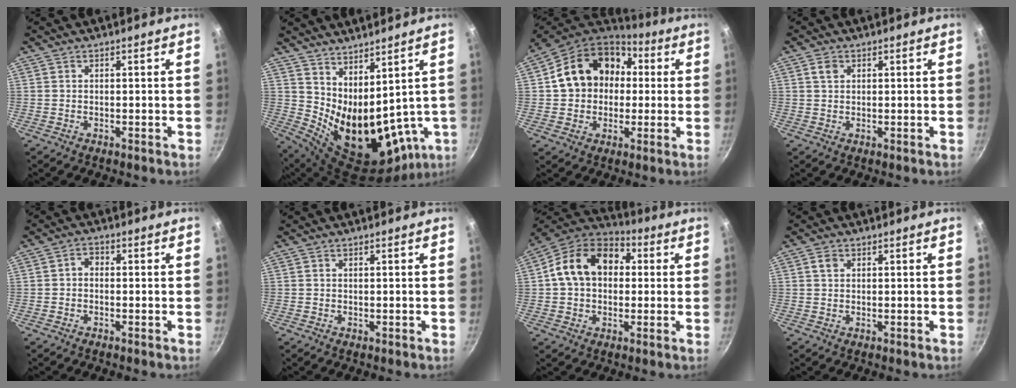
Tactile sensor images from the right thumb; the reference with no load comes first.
{"total": 17.6, "force": [5.1, 9.1, 14.1], "torque": [-0.202, -0.054, 0.122]}
{"total": 17.3, "force": [2.5, 14.1, 9.6], "torque": [-0.139, 0.040, 0.034]}
{"total": 1.9, "force": [0.8, 1.4, 1.1], "torque": [-0.013, 0.002, 0.013]}
{"total": 2.1, "force": [-0.5, 1.6, 1.3], "torque": [-0.024, 0.013, -0.014]}
{"total": 0.0}
{"total": 16.1, "force": [2.2, 12.0, 10.5], "torque": [-0.150, 0.036, 0.017]}
{"total": 1.6, "force": [0.6, 1.2, 0.9], "torque": [-0.011, 0.003, 0.008]}